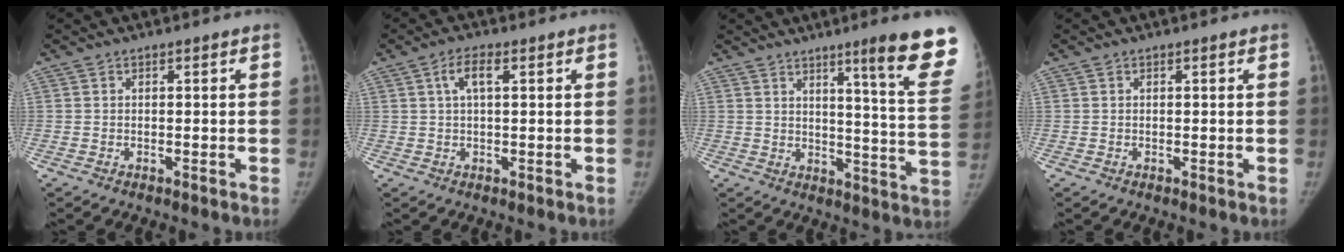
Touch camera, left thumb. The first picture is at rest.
{"total": 3.4, "force": [1.1, 1.3, 3.0], "torque": [-0.055, 0.006, 0.021]}
{"total": 17.3, "force": [11.0, 0.8, 13.4], "torque": [-0.148, -0.073, 0.139]}
{"total": 0.0}